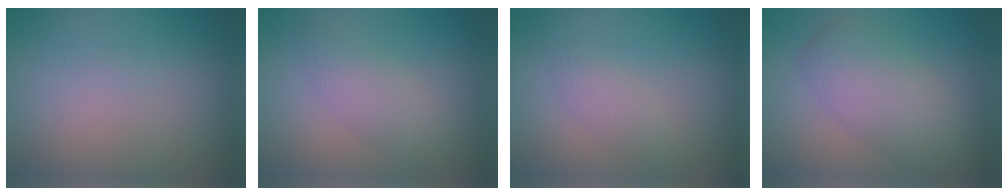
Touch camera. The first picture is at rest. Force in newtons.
{"total": 2.7, "press": 2.7, "slide": 0.2}
{"total": 1.4, "press": 1.4, "slide": 0.1}
{"total": 5.3, "press": 5.3, "slide": 0.2}